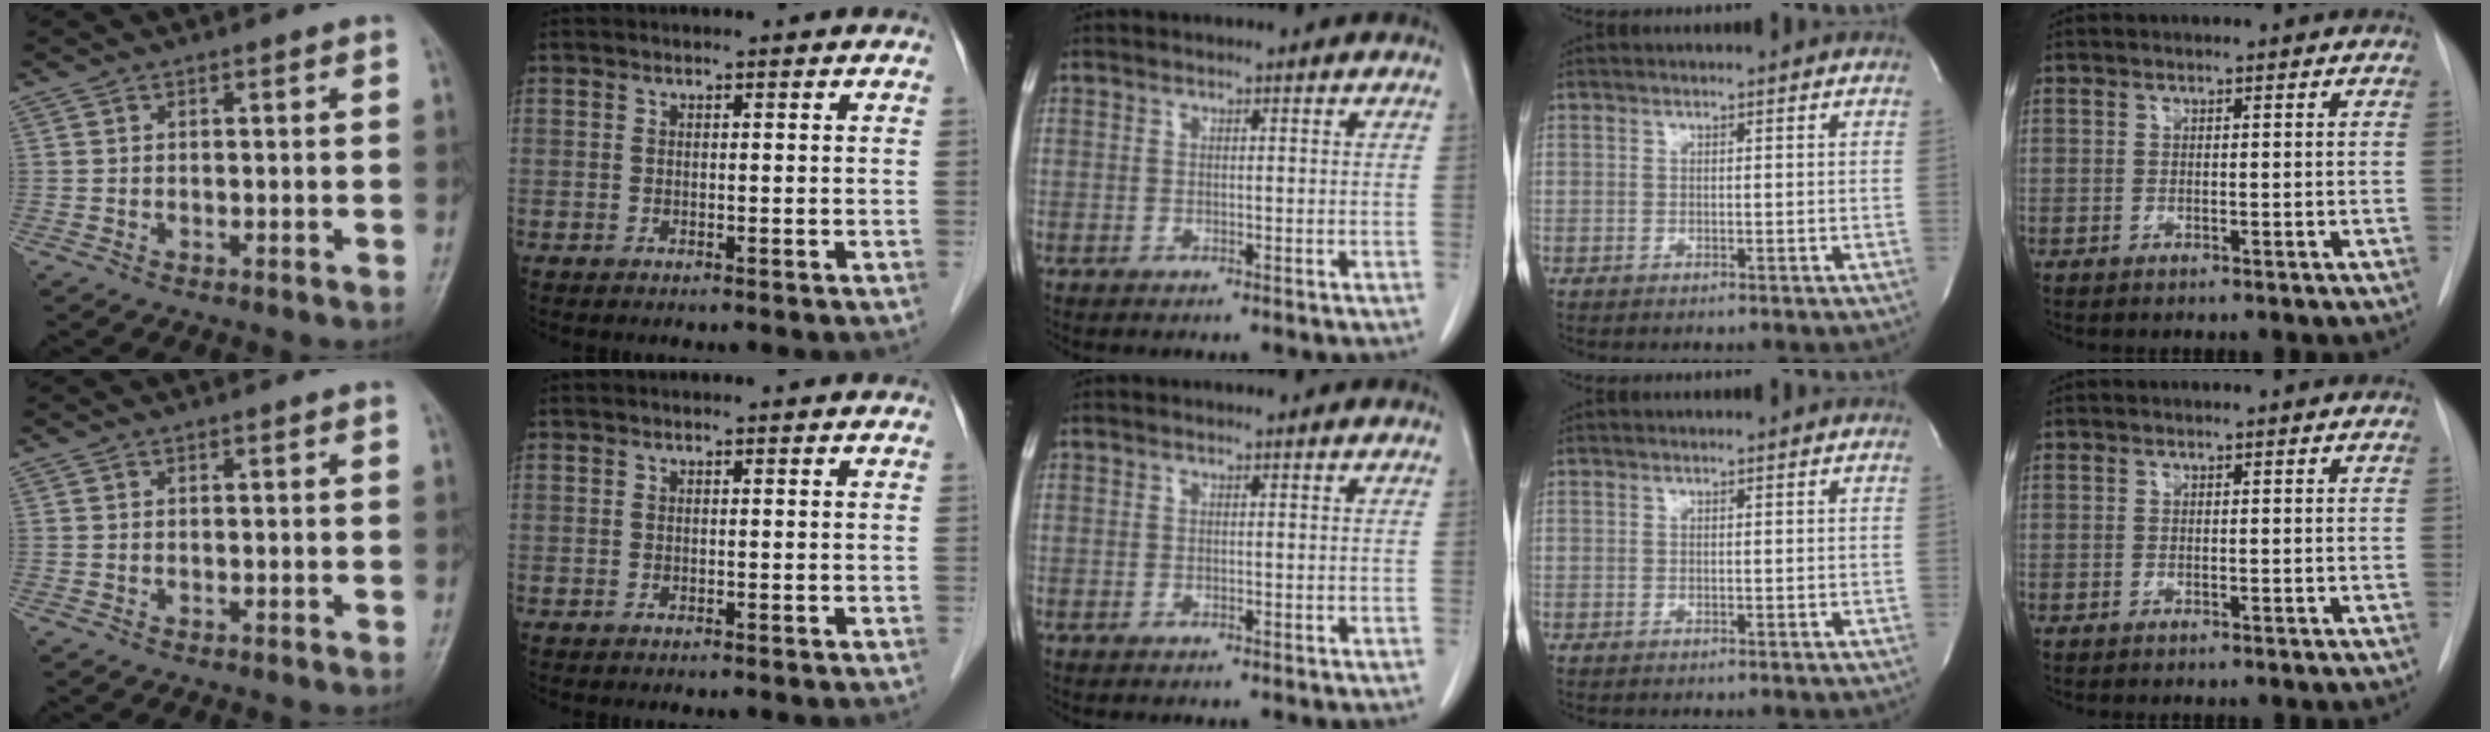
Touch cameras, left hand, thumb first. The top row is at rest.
{}